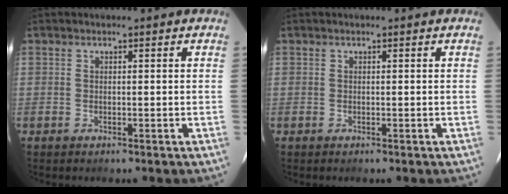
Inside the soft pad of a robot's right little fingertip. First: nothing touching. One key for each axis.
{"total": 0.0}